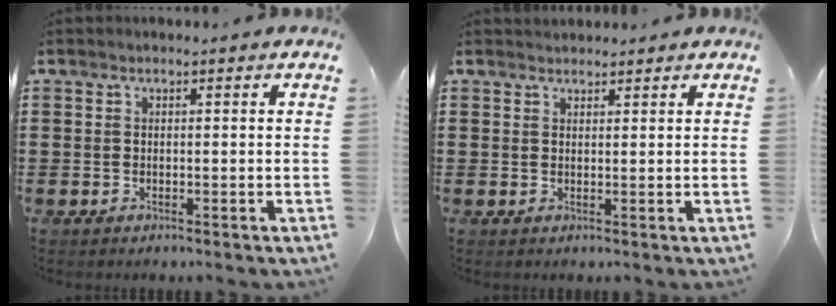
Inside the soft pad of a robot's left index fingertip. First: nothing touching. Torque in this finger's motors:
{"motor_torque": [-0.04, -0.32, 0.00, 0.03]}